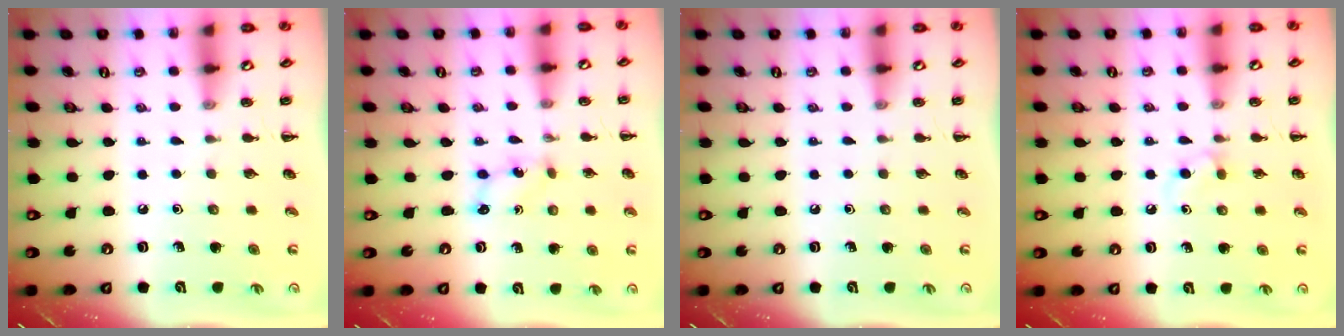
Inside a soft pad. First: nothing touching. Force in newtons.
{"total": 2.7, "press": 2.6, "slide": 0.8}
{"total": 0.0}
{"total": 3.4, "press": 3.2, "slide": 1.4}